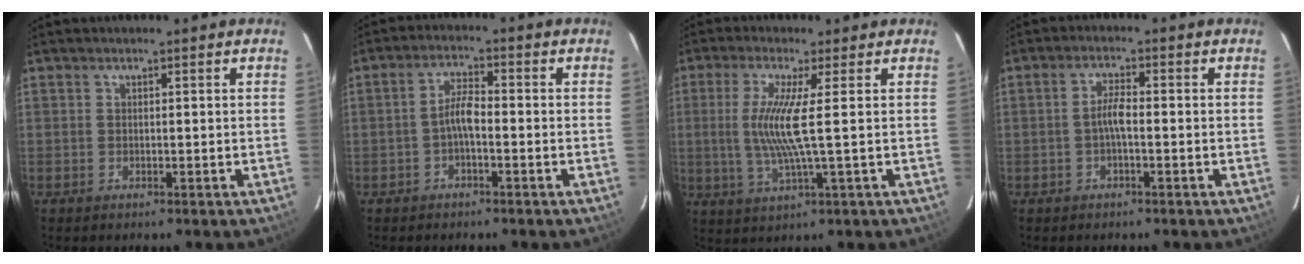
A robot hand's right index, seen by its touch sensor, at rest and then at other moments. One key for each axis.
{"total": 3.4, "fx": -1.5, "fy": 0.9, "fz": 3.0, "tx": -0.062, "ty": 0.011, "tz": -0.030}
{"total": 8.2, "fx": 0.7, "fy": -0.6, "fz": 8.1, "tx": -0.167, "ty": -0.009, "tz": 0.017}
{"total": 2.7, "fx": -0.9, "fy": 0.4, "fz": 2.6, "tx": -0.053, "ty": 0.007, "tz": -0.018}